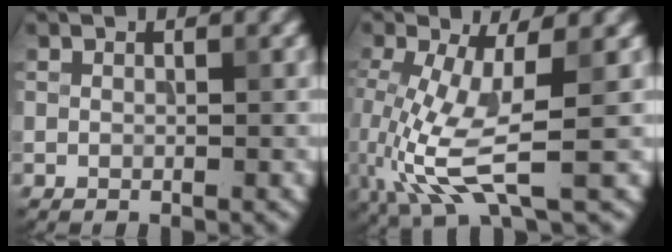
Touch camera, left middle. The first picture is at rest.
{"total": 6.7, "force": [-1.5, 1.6, 6.4], "torque": [-0.163, -0.011, -0.024]}